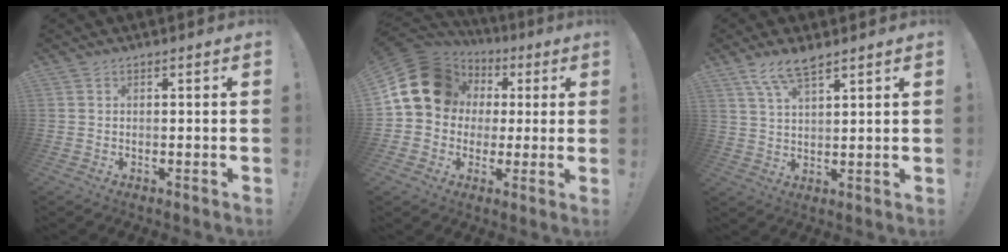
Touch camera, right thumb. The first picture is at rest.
{"total": 18.3, "force": [4.3, 15.1, 9.3], "torque": [-0.144, -0.008, 0.094]}
{"total": 7.2, "force": [5.2, 2.2, 4.6], "torque": [-0.088, -0.020, 0.096]}